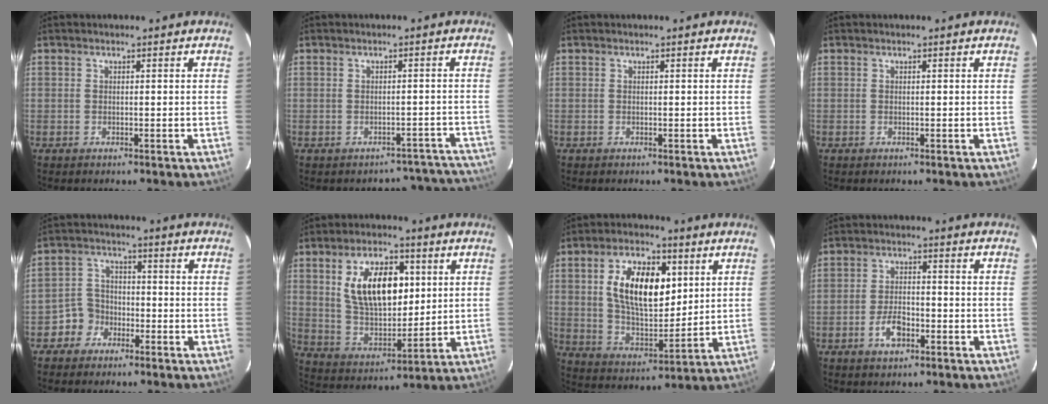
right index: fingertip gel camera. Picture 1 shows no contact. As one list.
[{"total": 11.3, "force": [-10.6, 3.7, 0.2], "torque": [0.029, 0.052, -0.107]}, {"total": 0.0}, {"total": 0.0}, {"total": 5.4, "force": [-3.2, 4.2, 0.4], "torque": [-0.013, 0.026, -0.062]}, {"total": 15.3, "force": [4.4, 8.2, 12.1], "torque": [-0.215, 0.011, 0.092]}, {"total": 15.4, "force": [4.4, 8.1, 12.3], "torque": [-0.216, 0.014, 0.086]}, {"total": 5.4, "force": [-2.8, 2.8, 3.7], "torque": [-0.079, 0.003, -0.046]}]